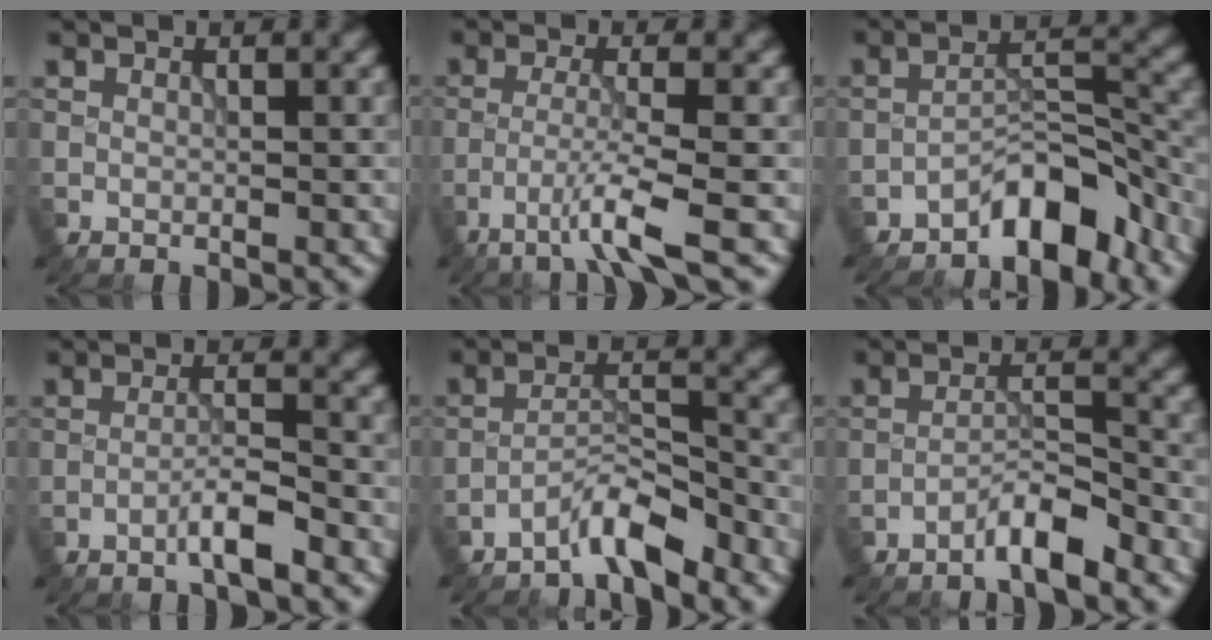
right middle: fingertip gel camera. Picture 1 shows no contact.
{"total": 3.8, "force": [-2.1, -0.1, 3.2], "torque": [-0.056, 0.005, -0.055]}
{"total": 5.2, "force": [-4.1, 1.6, 2.9], "torque": [-0.032, 0.018, -0.072]}
{"total": 2.8, "force": [-1.7, 0.1, 2.2], "torque": [-0.039, 0.010, -0.038]}
{"total": 3.9, "force": [-3.3, 0.5, 1.9], "torque": [-0.031, 0.012, -0.069]}
{"total": 3.5, "force": [-2.7, 0.4, 2.1], "torque": [-0.034, 0.012, -0.055]}